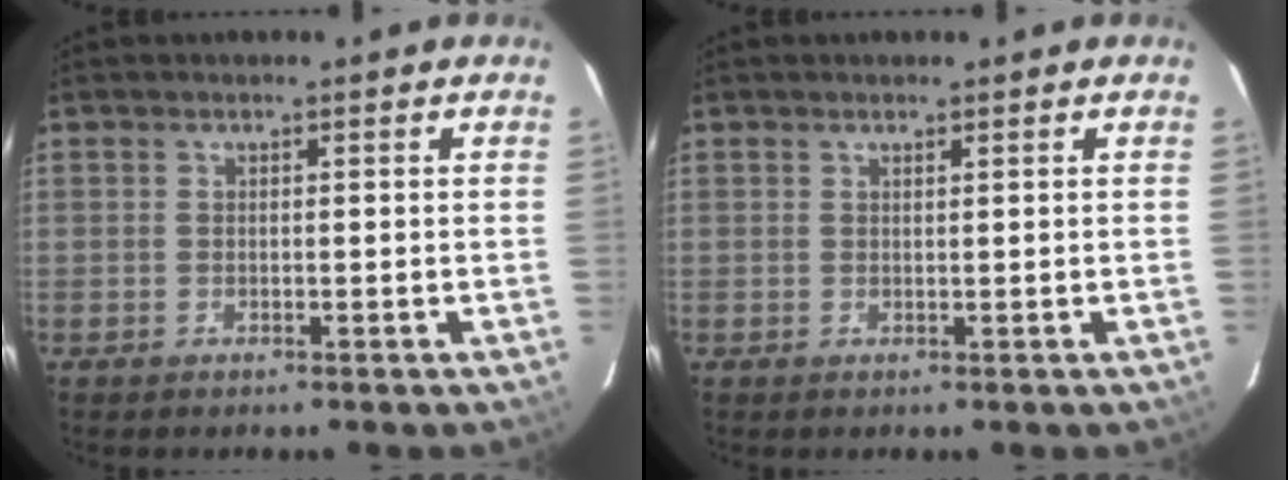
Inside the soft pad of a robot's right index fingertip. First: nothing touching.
{"total": 0.6, "force": [0.6, -0.1, 0.3], "torque": [-0.008, -0.003, 0.007]}